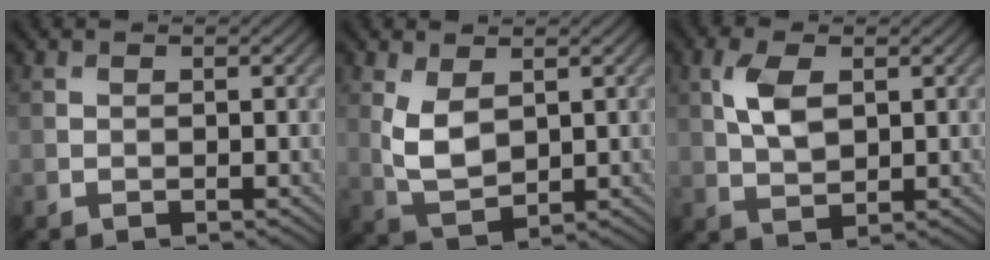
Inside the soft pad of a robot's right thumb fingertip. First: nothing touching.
{"total": 5.5, "force": [1.4, 3.0, 4.3], "torque": [-0.104, -0.005, 0.036]}
{"total": 4.9, "force": [1.4, 2.6, 4.0], "torque": [-0.093, 0.002, 0.028]}